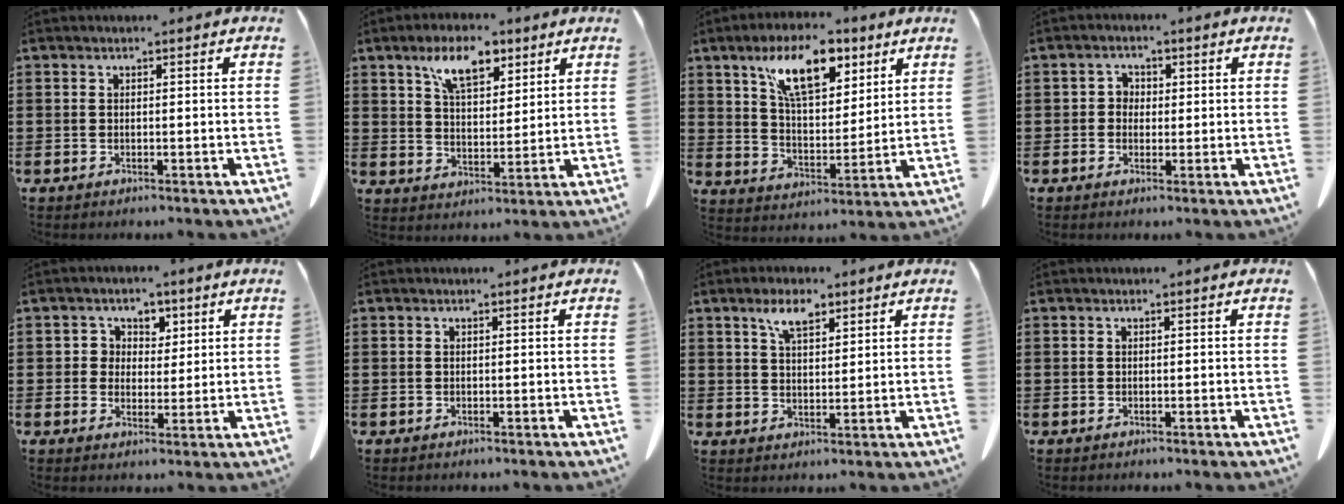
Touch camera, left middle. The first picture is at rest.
{"total": 8.4, "force": [5.6, 3.8, 5.0], "torque": [-0.099, -0.005, 0.099]}
{"total": 11.8, "force": [7.1, 5.0, 7.9], "torque": [-0.150, -0.010, 0.126]}
{"total": 1.9, "force": [0.2, 1.7, 0.7], "torque": [-0.023, 0.008, 0.002]}
{"total": 3.6, "force": [1.5, 3.3, 0.3], "torque": [-0.020, 0.010, 0.024]}
{"total": 0.0}
{"total": 5.2, "force": [3.3, 2.3, 3.3], "torque": [-0.066, 0.004, 0.058]}
{"total": 0.0}